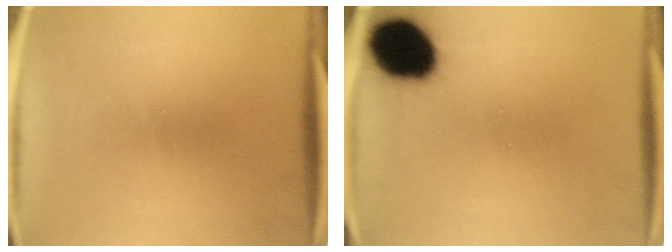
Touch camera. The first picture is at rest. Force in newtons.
{"total": 16.5}